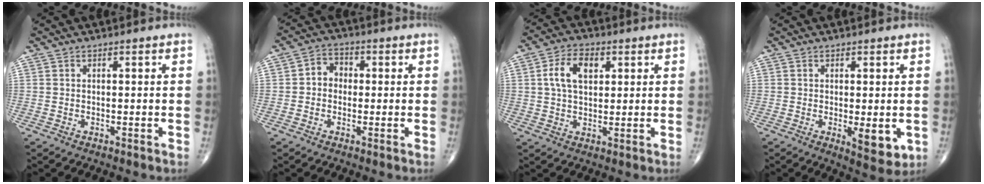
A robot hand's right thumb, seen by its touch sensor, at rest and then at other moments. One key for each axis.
{"total": 4.3, "fx": -0.2, "fy": 3.7, "fz": 2.2, "tx": -0.015, "ty": 0.018, "tz": -0.014}
{"total": 8.0, "fx": 2.2, "fy": 5.0, "fz": 5.9, "tx": -0.096, "ty": 0.005, "tz": 0.037}
{"total": 6.0, "fx": -1.2, "fy": 2.2, "fz": 5.5, "tx": -0.067, "ty": -0.016, "tz": -0.010}